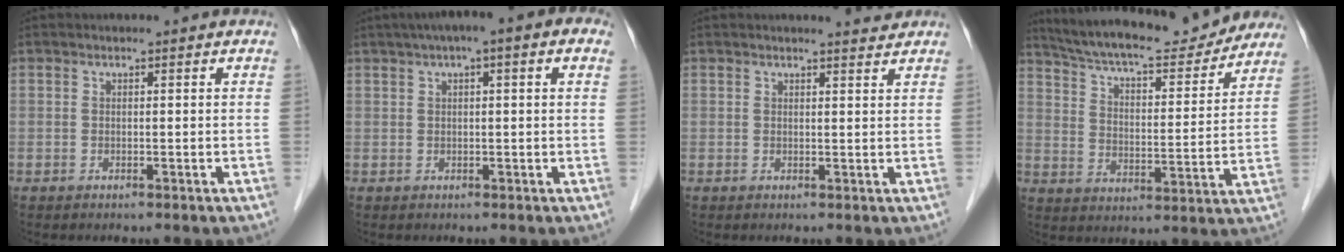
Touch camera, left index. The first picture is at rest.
{"total": 8.1, "force": [4.0, 1.6, 6.9], "torque": [-0.095, 0.045, 0.051]}
{"total": 2.0, "force": [2.0, -0.1, 0.1], "torque": [-0.006, -0.009, 0.023]}
{"total": 20.8, "force": [18.8, 4.0, 8.1], "torque": [-0.134, 0.005, 0.267]}